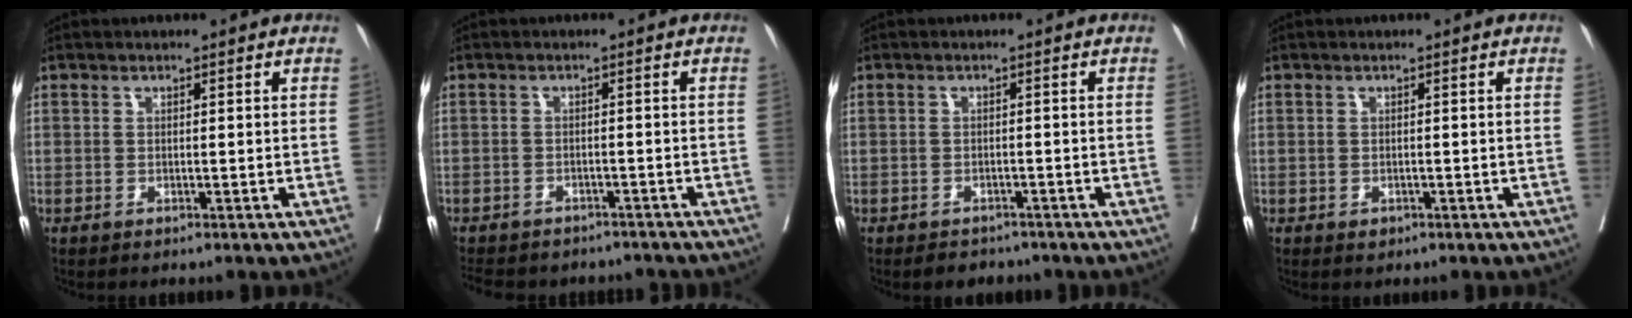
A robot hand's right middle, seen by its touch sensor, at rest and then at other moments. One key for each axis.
{"total": 12.1, "fx": -10.5, "fy": 4.7, "fz": 3.5, "tx": -0.078, "ty": 0.002, "tz": -0.129}
{"total": 3.2, "fx": -2.7, "fy": 1.5, "fz": 0.4, "tx": -0.005, "ty": 0.001, "tz": -0.038}
{"total": 0.9, "fx": -0.4, "fy": 0.7, "fz": 0.4, "tx": -0.006, "ty": 0.002, "tz": -0.001}